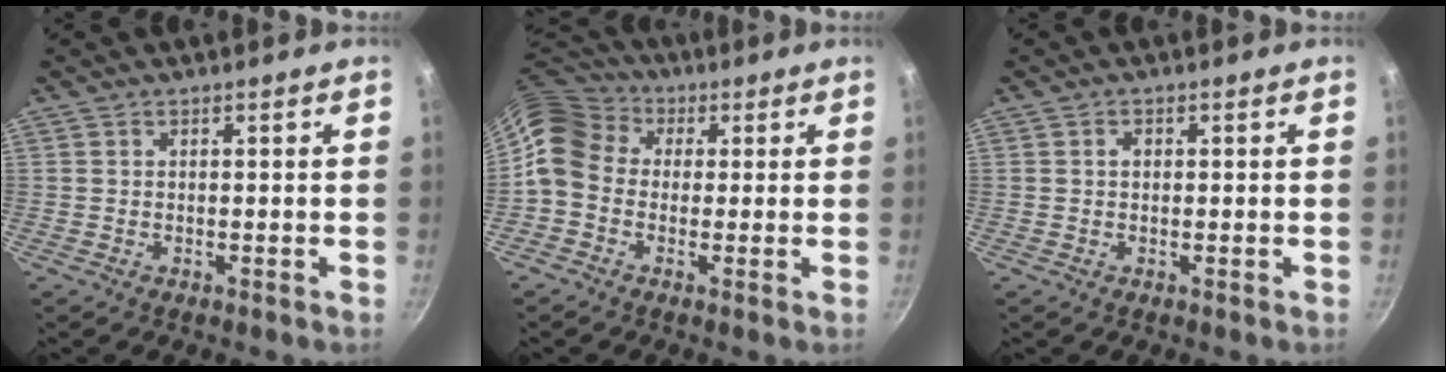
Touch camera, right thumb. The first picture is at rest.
{"total": 11.0, "force": [1.5, 9.0, 6.1], "torque": [-0.105, 0.026, 0.006]}
{"total": 1.2, "force": [0.2, 0.9, 0.7], "torque": [-0.009, 0.004, 0.003]}